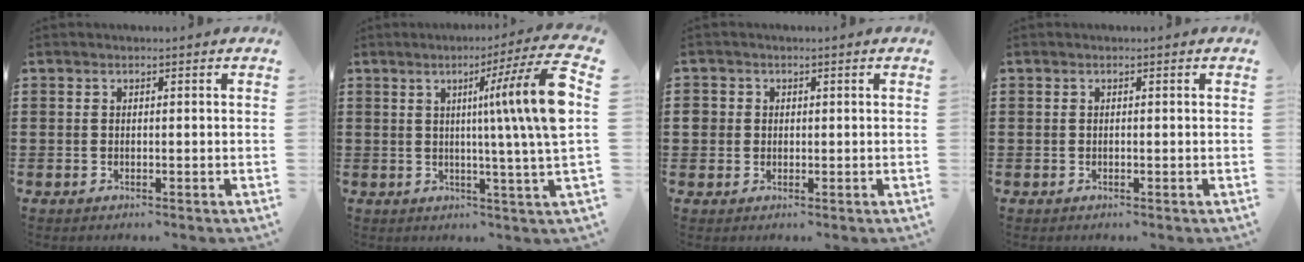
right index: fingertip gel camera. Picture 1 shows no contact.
{"total": 13.7, "force": [2.5, -0.6, 13.5], "torque": [-0.217, -0.017, 0.026]}
{"total": 1.6, "force": [0.2, 1.6, 0.2], "torque": [-0.010, 0.008, 0.003]}
{"total": 0.0}